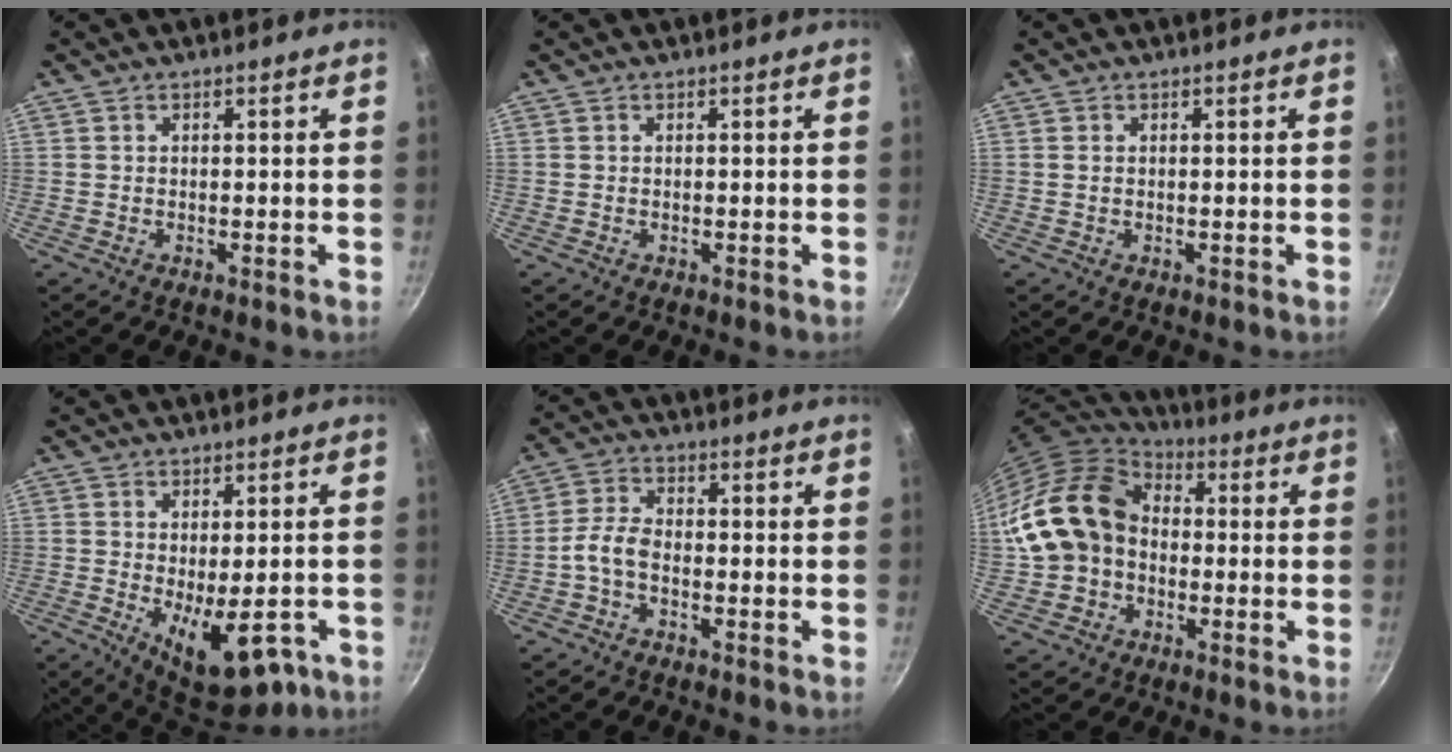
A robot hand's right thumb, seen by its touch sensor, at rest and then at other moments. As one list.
[{"total": 0.0}, {"total": 0.7, "force": [0.2, 0.5, 0.4], "torque": [-0.008, 0.002, 0.002]}, {"total": 12.8, "force": [-4.4, 5.9, 10.5], "torque": [-0.114, -0.008, -0.043]}, {"total": 4.2, "force": [-2.0, 2.2, 3.0], "torque": [-0.065, 0.025, -0.049]}, {"total": 16.1, "force": [-0.9, 12.9, 9.5], "torque": [-0.157, 0.044, -0.023]}]